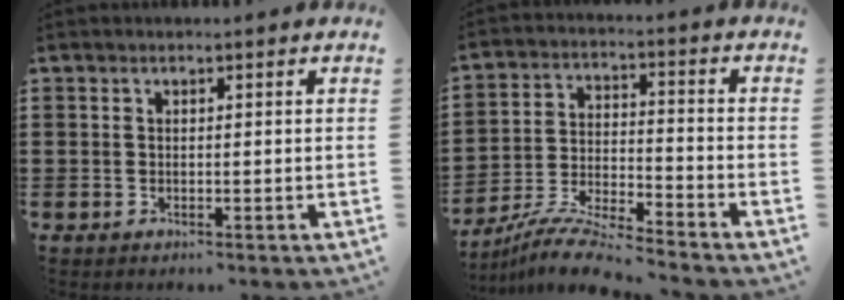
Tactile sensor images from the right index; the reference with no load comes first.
{"total": 8.5, "force": [-8.1, -0.1, 2.5], "torque": [-0.062, 0.001, -0.162]}